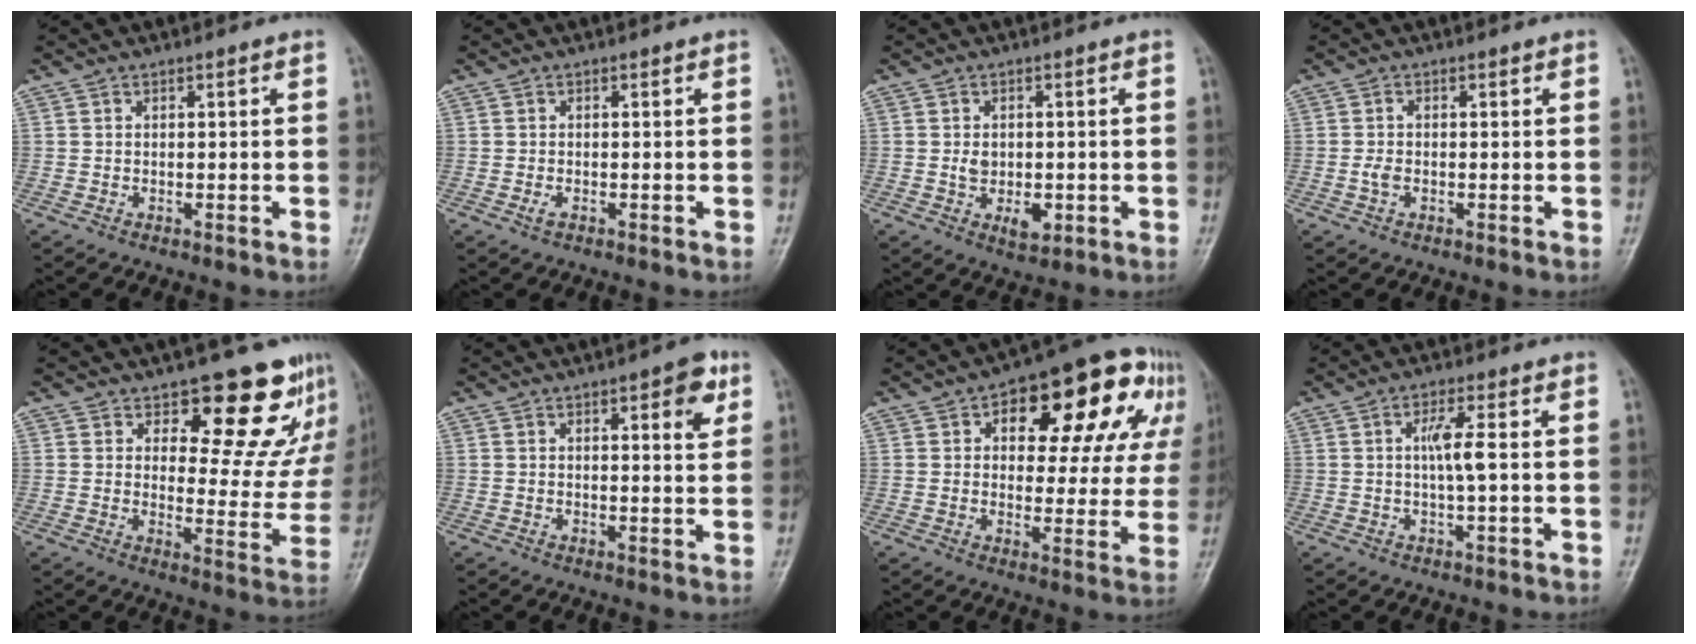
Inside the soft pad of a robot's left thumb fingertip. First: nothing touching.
{"total": 1.1, "force": [-0.5, 0.5, 0.8], "torque": [-0.017, 0.002, -0.009]}
{"total": 5.1, "force": [-0.7, 3.4, 3.7], "torque": [-0.046, -0.005, -0.004]}
{"total": 1.8, "force": [-0.4, 1.1, 1.4], "torque": [-0.032, 0.002, -0.010]}
{"total": 14.5, "force": [11.0, 6.4, 7.0], "torque": [-0.027, -0.086, 0.132]}
{"total": 5.6, "force": [2.7, 1.9, 4.6], "torque": [-0.045, -0.009, 0.029]}
{"total": 20.2, "force": [7.9, 10.4, 15.4], "torque": [-0.142, 0.019, 0.100]}
{"total": 4.2, "force": [0.3, 0.5, 4.1], "torque": [-0.087, 0.006, 0.003]}